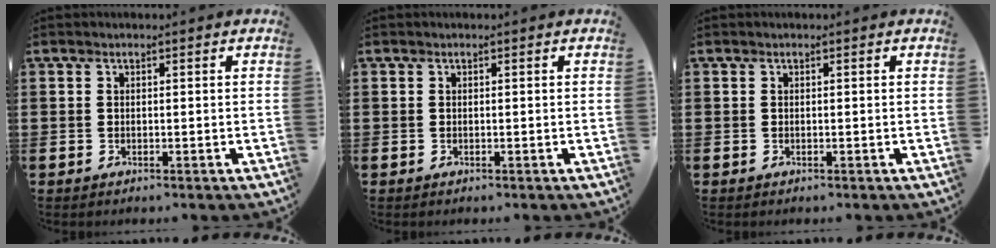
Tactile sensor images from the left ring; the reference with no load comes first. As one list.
[{"total": 0.0}, {"total": 0.0}]